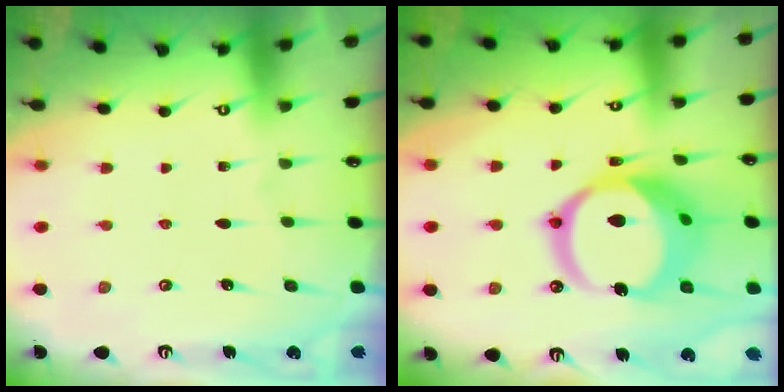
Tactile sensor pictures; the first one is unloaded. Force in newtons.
{"total": 17.2, "press": 17.1, "slide": 2.0}